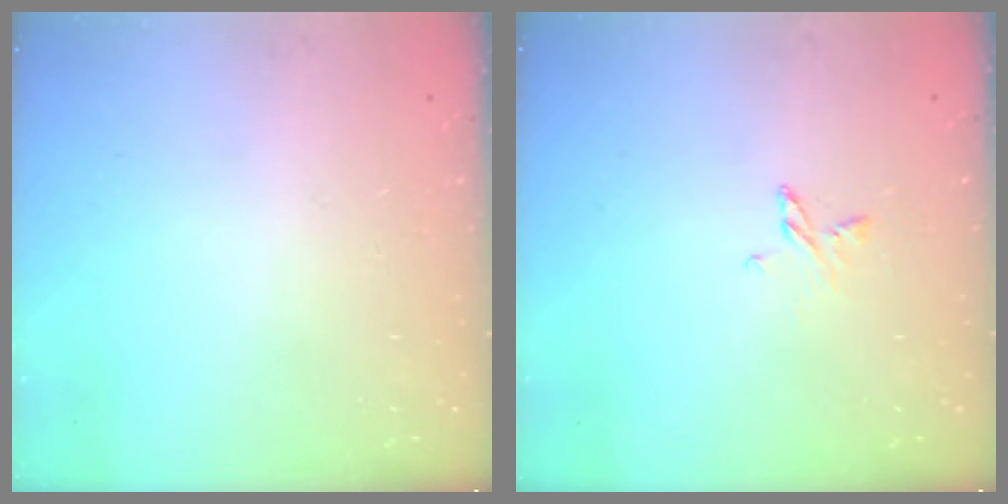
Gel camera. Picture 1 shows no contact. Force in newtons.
{"total": 3.2, "press": 3.2, "slide": 0.3}